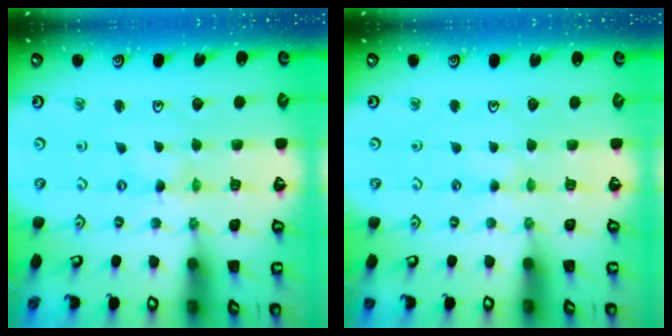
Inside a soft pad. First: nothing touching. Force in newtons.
{"total": 1.9, "press": 1.9, "slide": 0.3}